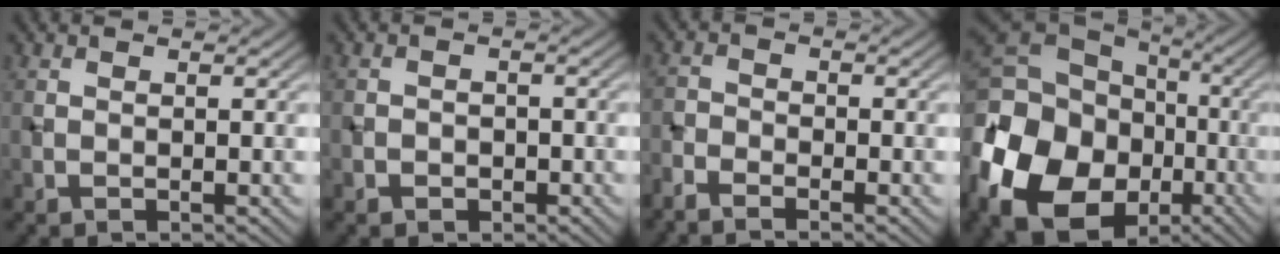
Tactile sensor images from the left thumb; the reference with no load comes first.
{"total": 1.6, "force": [-0.9, 1.2, 0.6], "torque": [-0.008, -0.001, -0.018]}
{"total": 3.3, "force": [-2.9, 1.0, 1.4], "torque": [-0.030, -0.008, -0.067]}
{"total": 22.0, "force": [-7.5, 16.3, 12.8], "torque": [-0.300, -0.034, -0.132]}